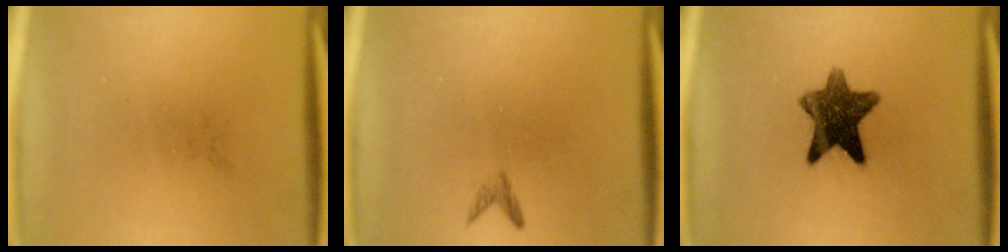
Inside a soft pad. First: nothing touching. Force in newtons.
{"total": 0.8}
{"total": 10.2}